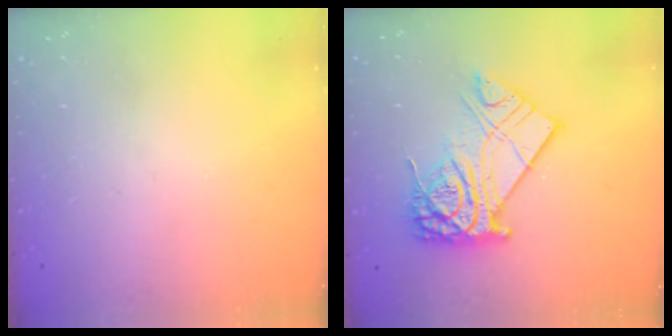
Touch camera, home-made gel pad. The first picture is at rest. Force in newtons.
{"total": 15.8, "press": 15.7, "slide": 1.3}